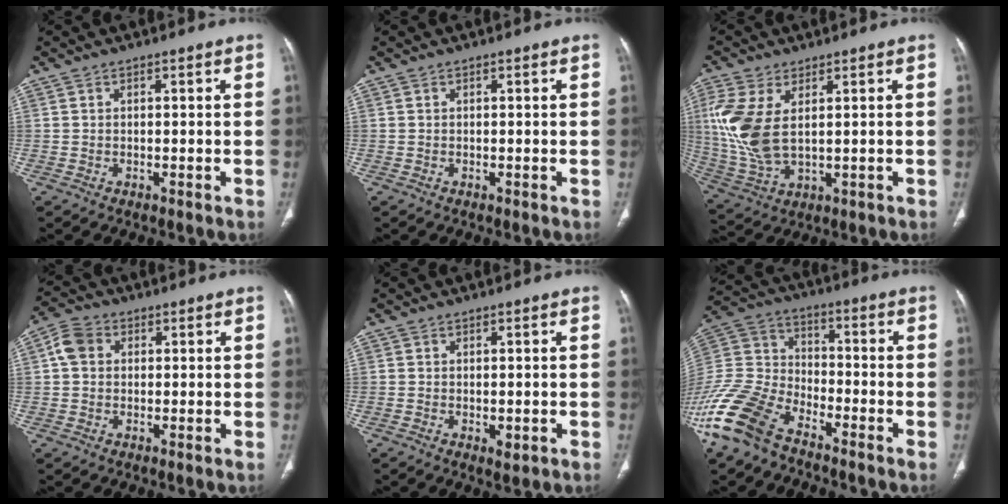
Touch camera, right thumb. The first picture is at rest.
{"total": 0.0}
{"total": 11.9, "force": [2.3, 6.2, 9.9], "torque": [-0.237, -0.004, 0.059]}
{"total": 4.9, "force": [1.0, 3.9, 2.7], "torque": [-0.046, 0.012, 0.013]}
{"total": 1.8, "force": [-0.5, 1.0, 1.5], "torque": [-0.016, -0.003, -0.001]}
{"total": 17.1, "force": [-11.8, 8.6, 8.8], "torque": [-0.190, 0.049, -0.232]}